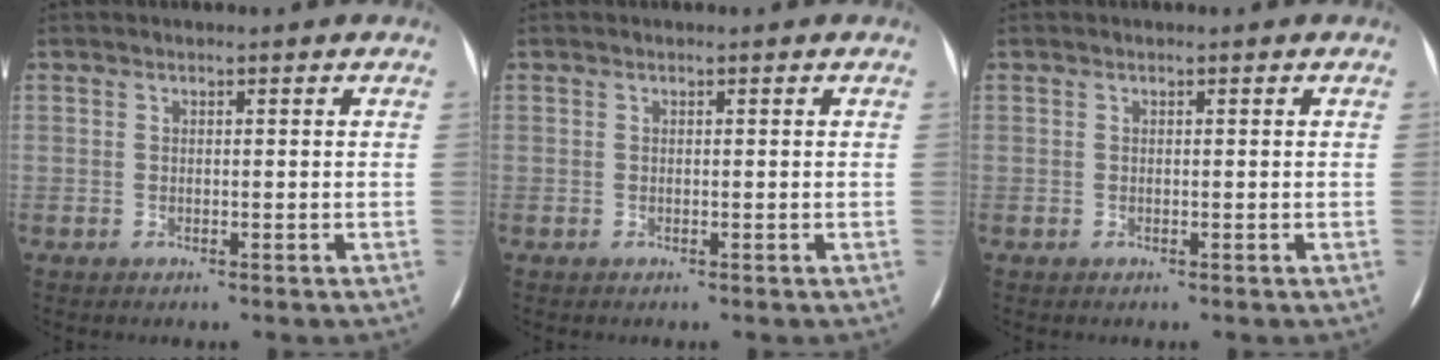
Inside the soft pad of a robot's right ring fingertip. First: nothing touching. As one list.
[{"total": 0.0}, {"total": 0.0}]